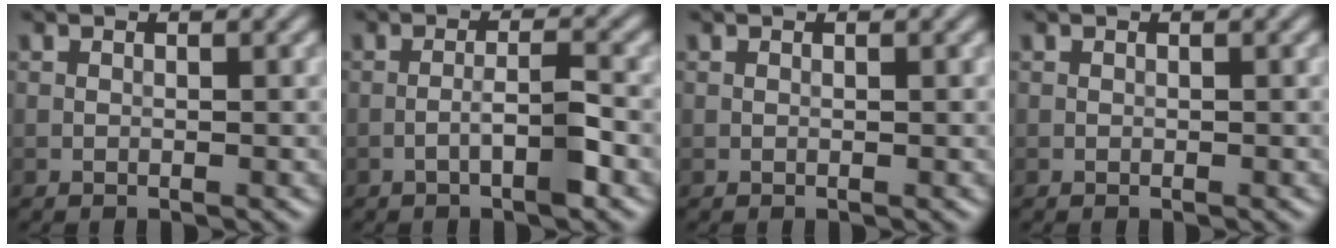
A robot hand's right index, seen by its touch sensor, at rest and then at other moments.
{"total": 2.6, "force": [-1.3, 0.2, 2.3], "torque": [-0.040, 0.010, -0.026]}
{"total": 0.0}
{"total": 0.0}